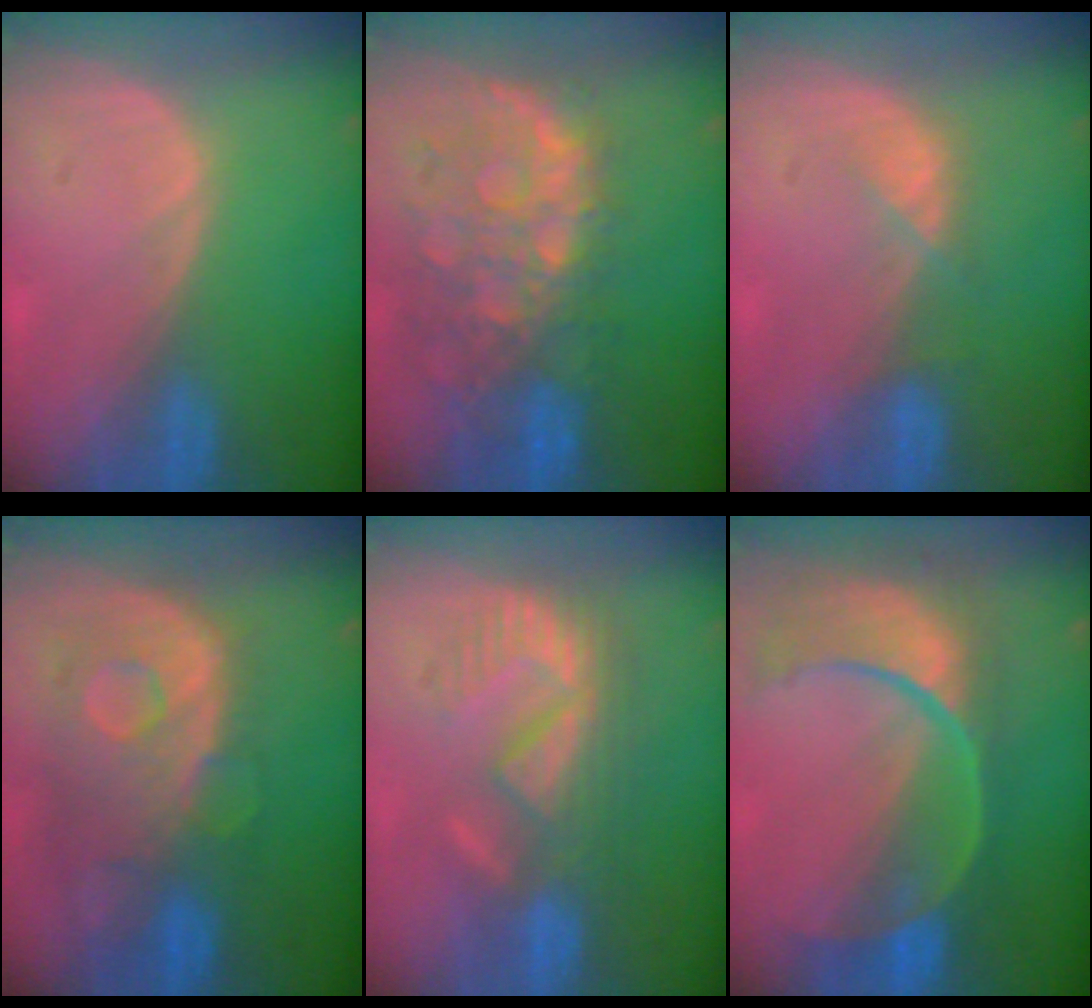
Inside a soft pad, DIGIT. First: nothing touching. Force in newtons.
{"total": 11.2, "press": 9.8, "slide": 5.5}
{"total": 2.6, "press": 2.5, "slide": 0.8}
{"total": 11.3, "press": 9.7, "slide": 5.7}
{"total": 8.5, "press": 8.3, "slide": 1.8}
{"total": 11.7, "press": 9.5, "slide": 6.8}